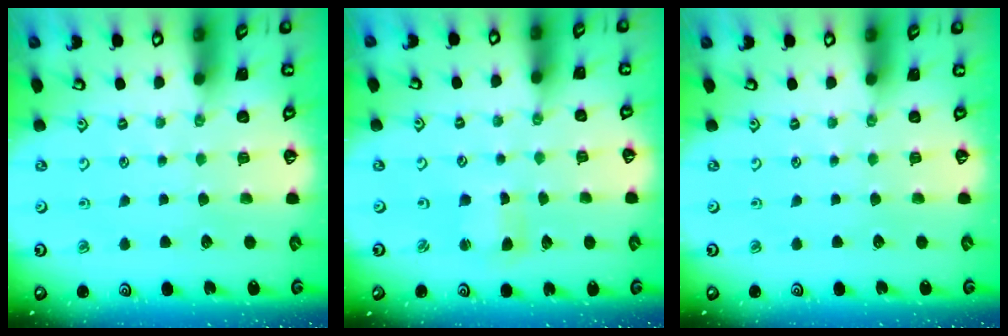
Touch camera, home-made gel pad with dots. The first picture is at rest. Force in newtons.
{"total": 1.7, "press": 1.7, "slide": 0.4}
{"total": 0.0}